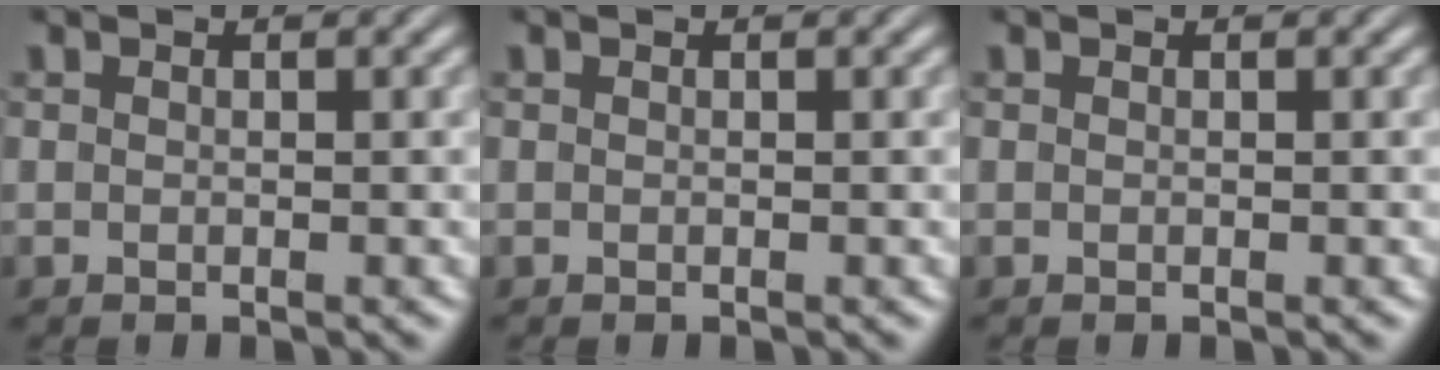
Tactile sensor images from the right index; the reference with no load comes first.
{"total": 0.0}
{"total": 0.0}